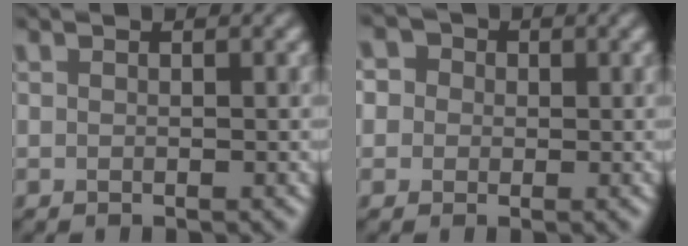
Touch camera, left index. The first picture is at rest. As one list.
[{"total": 2.2, "force": [0.8, 2.0, 0.3], "torque": [-0.005, 0.021, 0.003]}]